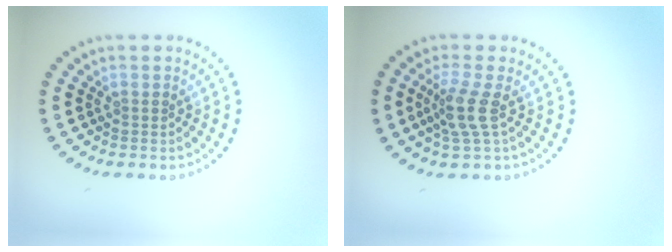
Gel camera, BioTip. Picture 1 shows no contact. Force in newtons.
{"total": 2.6, "press": 2.0, "slide": 1.6}